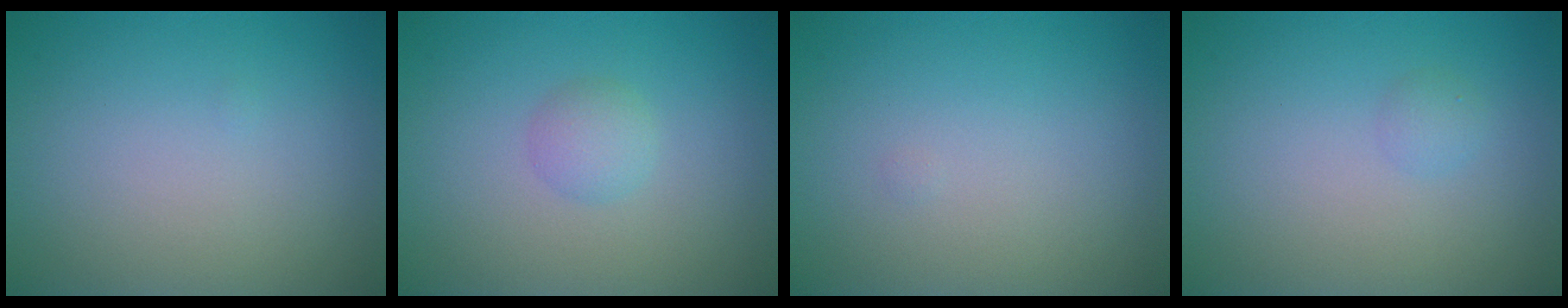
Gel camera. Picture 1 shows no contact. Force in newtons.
{"total": 1.5, "press": 1.5, "slide": 0.1}
{"total": 0.0}
{"total": 0.9, "press": 0.9, "slide": 0.0}